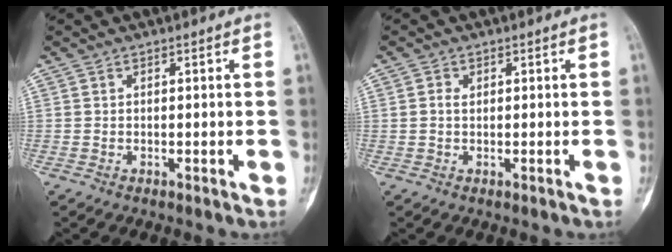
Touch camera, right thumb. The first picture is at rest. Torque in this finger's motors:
{"motor_torque": [-0.14, -0.01, -0.46, 0.14, -0.14]}